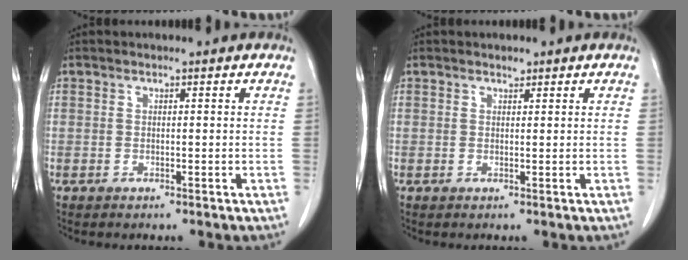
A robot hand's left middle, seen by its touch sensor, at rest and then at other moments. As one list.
[{"total": 0.6, "force": [0.5, 0.3, 0.1], "torque": [-0.005, -0.006, 0.008]}]